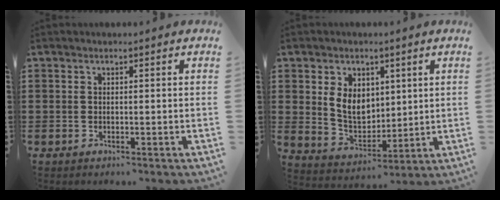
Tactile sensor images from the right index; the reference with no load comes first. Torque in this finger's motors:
{"motor_torque": [1.43, 0.71, 0.33, 0.19]}